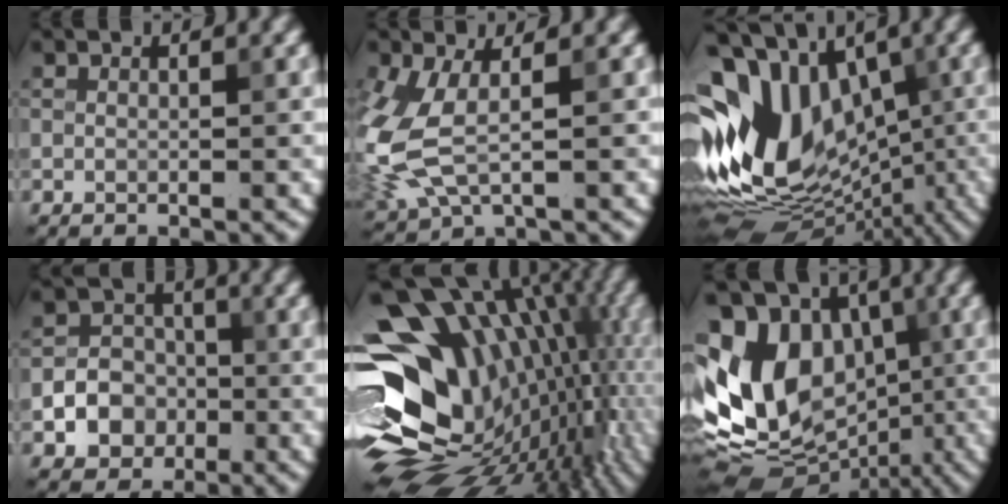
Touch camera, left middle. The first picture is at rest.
{"total": 5.9, "force": [0.1, 3.2, 4.9], "torque": [-0.145, -0.008, 0.005]}
{"total": 14.2, "force": [-0.4, 10.0, 10.1], "torque": [-0.193, 0.009, -0.014]}
{"total": 4.7, "force": [-1.5, 4.0, 1.9], "torque": [-0.008, 0.000, -0.043]}
{"total": 18.8, "force": [-0.7, 12.8, 13.8], "torque": [-0.197, 0.013, 0.012]}
{"total": 14.2, "force": [-1.7, 10.8, 9.1], "torque": [-0.162, 0.023, -0.047]}